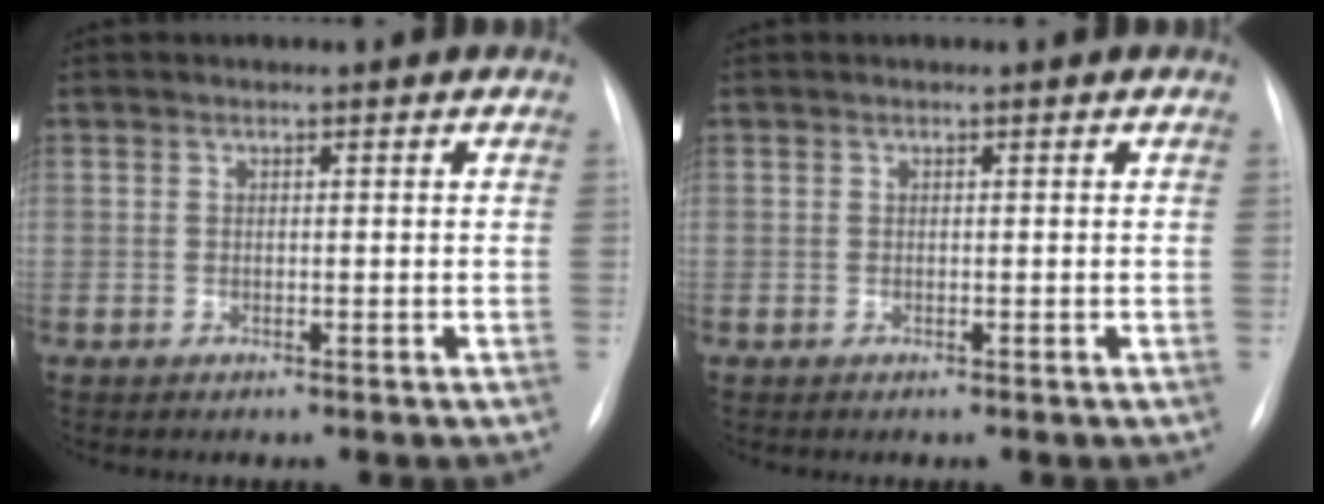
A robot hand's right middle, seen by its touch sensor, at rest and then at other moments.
{"total": 0.0}